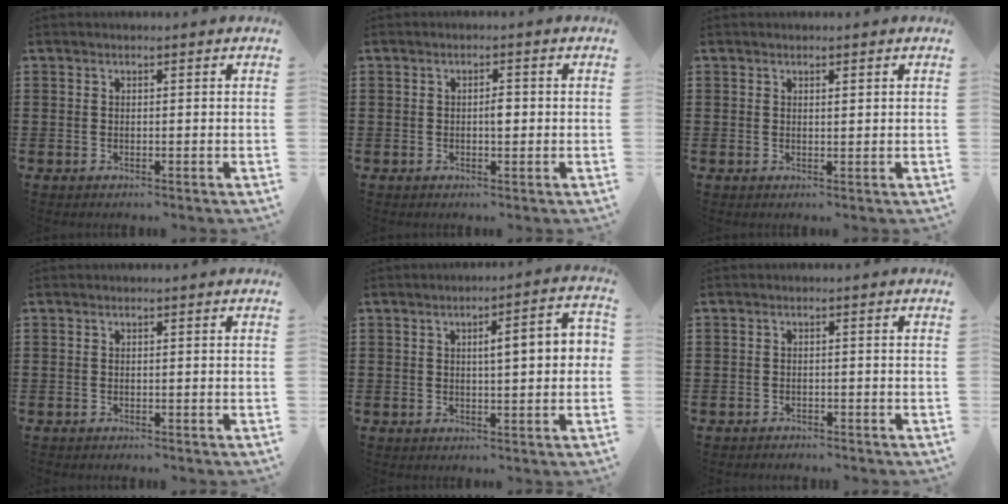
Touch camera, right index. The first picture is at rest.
{"total": 1.7, "force": [-0.1, 0.6, 1.6], "torque": [-0.030, 0.001, -0.003]}
{"total": 0.6, "force": [0.4, 0.2, 0.4], "torque": [-0.009, 0.001, 0.008]}
{"total": 0.0}
{"total": 5.1, "force": [0.6, 0.8, 5.0], "torque": [-0.083, -0.001, 0.005]}
{"total": 1.1, "force": [-1.1, 0.2, 0.0], "torque": [-0.004, 0.002, -0.024]}